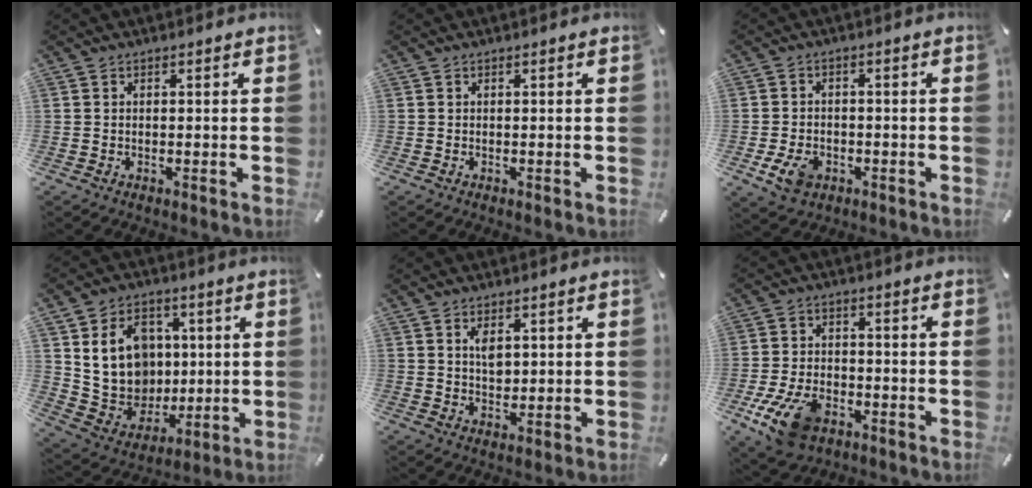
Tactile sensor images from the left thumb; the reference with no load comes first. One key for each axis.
{"total": 0.0}
{"total": 6.1, "fx": -2.3, "fy": 4.5, "fz": 3.5, "tx": -0.072, "ty": 0.003, "tz": -0.045}
{"total": 15.1, "fx": 3.3, "fy": 13.1, "fz": 6.6, "tx": -0.123, "ty": -0.004, "tz": 0.074}
{"total": 3.8, "fx": 1.4, "fy": 2.4, "fz": 2.6, "tx": -0.032, "ty": -0.006, "tz": 0.019}
{"total": 12.0, "fx": -6.0, "fy": 7.2, "fz": 7.5, "tx": -0.147, "ty": 0.022, "tz": -0.107}